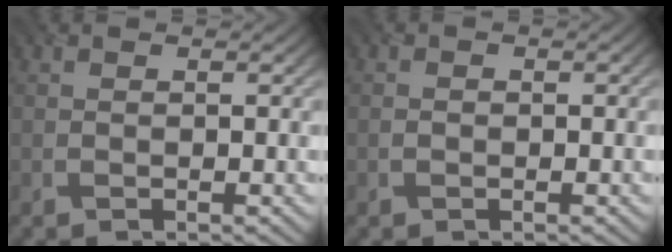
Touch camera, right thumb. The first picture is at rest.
{"total": 0.8, "force": [-0.2, 0.6, 0.4], "torque": [-0.009, -0.001, -0.007]}